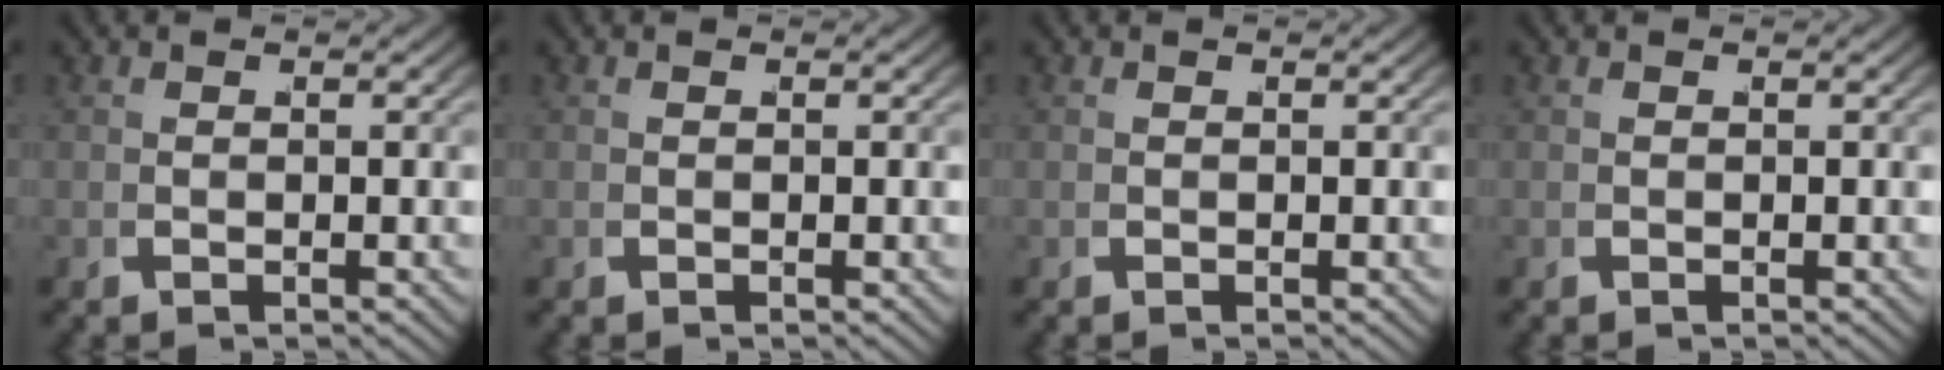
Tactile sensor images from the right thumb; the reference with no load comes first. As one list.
[{"total": 0.0}, {"total": 0.0}, {"total": 0.0}]